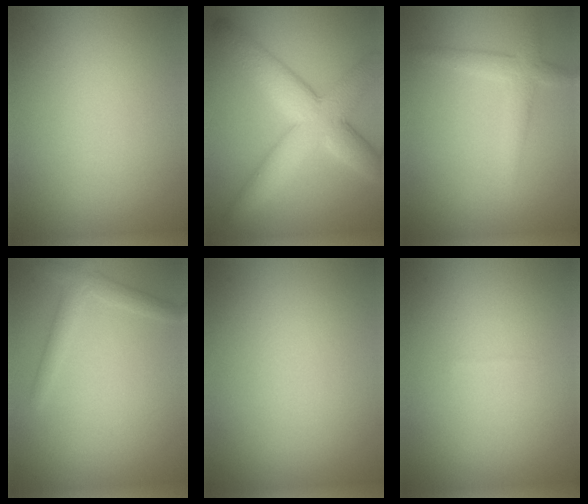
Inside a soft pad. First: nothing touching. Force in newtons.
{"total": 7.9, "press": 7.9, "slide": 0.3}
{"total": 2.7, "press": 2.7, "slide": 0.1}
{"total": 2.1, "press": 2.1, "slide": 0.1}
{"total": 0.0}
{"total": 0.0}